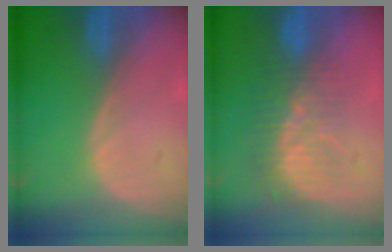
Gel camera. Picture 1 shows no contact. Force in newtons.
{"total": 8.6, "press": 7.4, "slide": 4.3}